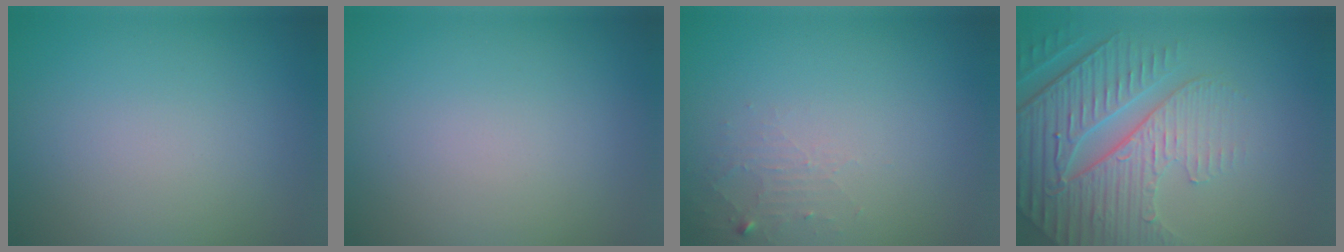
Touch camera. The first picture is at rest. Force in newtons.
{"total": 0.0}
{"total": 1.3, "press": 1.3, "slide": 0.2}
{"total": 6.6, "press": 5.2, "slide": 4.1}